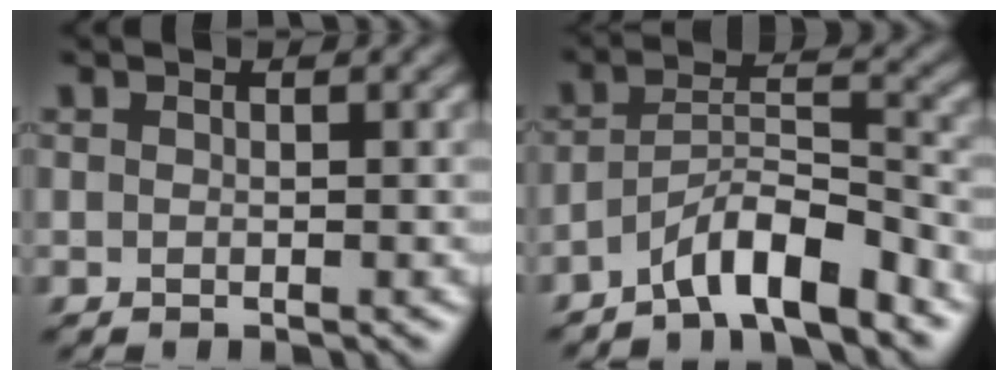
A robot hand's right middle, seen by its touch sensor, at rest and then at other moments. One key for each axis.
{"total": 6.1, "fx": -4.5, "fy": 1.3, "fz": 3.8, "tx": -0.061, "ty": 0.009, "tz": -0.080}